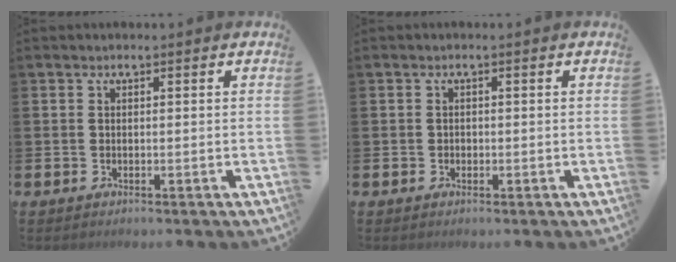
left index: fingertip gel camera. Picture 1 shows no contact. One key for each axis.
{"total": 0.6, "fx": -0.1, "fy": 0.6, "fz": 0.1, "tx": 0.001, "ty": 0.004, "tz": -0.004}